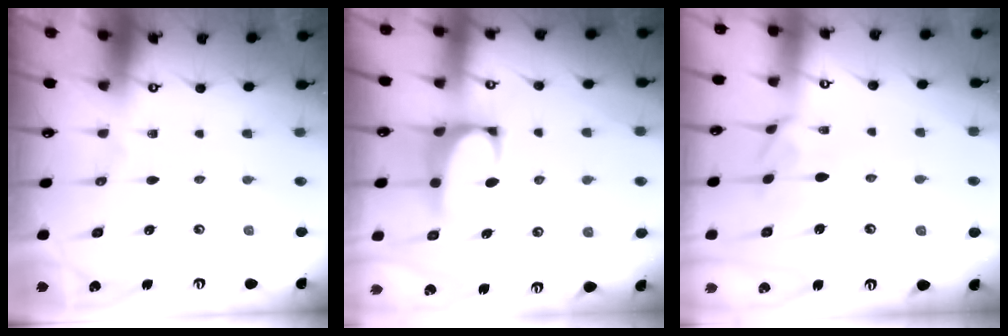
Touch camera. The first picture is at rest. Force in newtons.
{"total": 1.6, "press": 1.3, "slide": 0.8}
{"total": 0.9, "press": 0.5, "slide": 0.7}